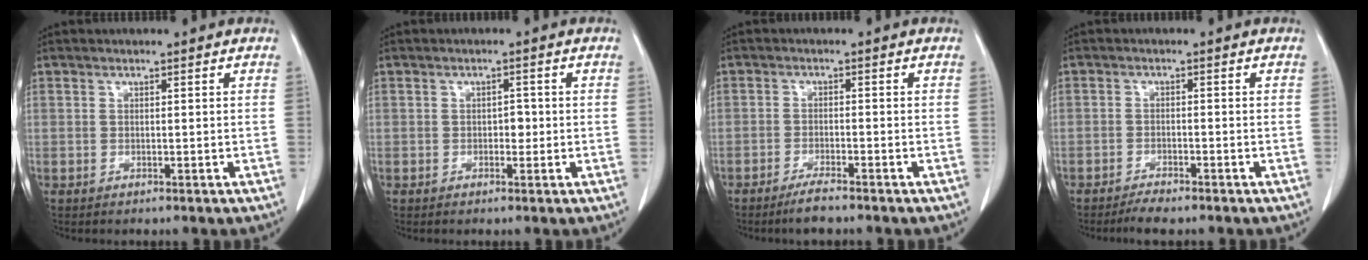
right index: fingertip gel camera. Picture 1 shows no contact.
{"total": 1.5, "force": [-0.2, 1.0, 1.2], "torque": [-0.011, 0.004, -0.003]}
{"total": 3.1, "force": [-2.6, 0.1, 1.8], "torque": [-0.040, -0.006, -0.046]}
{"total": 2.6, "force": [-2.3, 0.3, 1.2], "torque": [-0.026, -0.006, -0.038]}